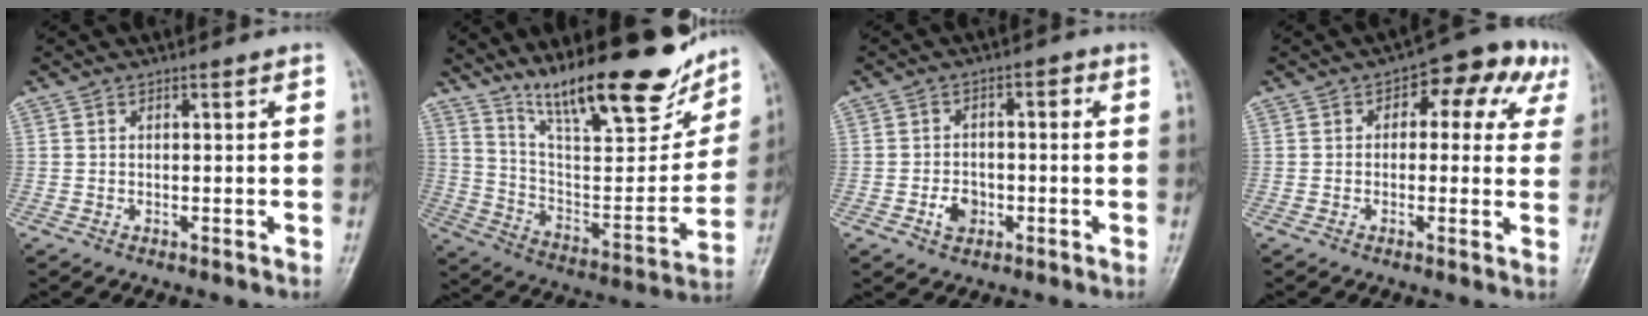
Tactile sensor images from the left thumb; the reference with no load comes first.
{"total": 24.3, "force": [17.4, 6.8, 15.6], "torque": [-0.201, -0.077, 0.288]}
{"total": 5.1, "force": [-1.8, 3.9, 2.7], "torque": [-0.025, 0.021, -0.032]}
{"total": 9.7, "force": [3.4, 6.1, 6.8], "torque": [-0.028, 0.021, 0.030]}